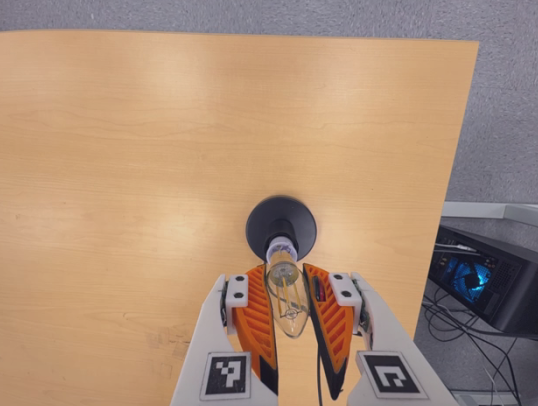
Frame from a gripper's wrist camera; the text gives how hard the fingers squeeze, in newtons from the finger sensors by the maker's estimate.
{"total": 19.0, "left": 20.9, "right": 17.1}